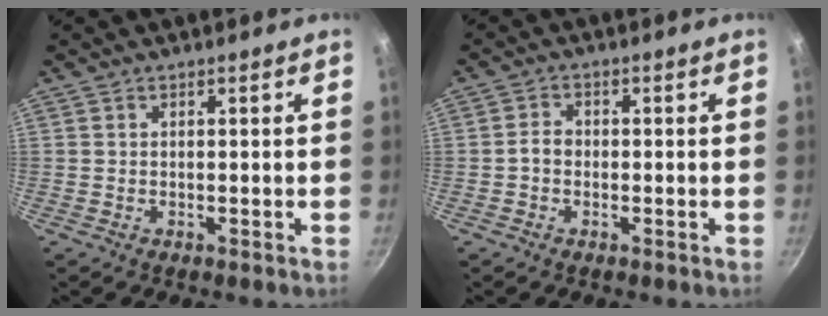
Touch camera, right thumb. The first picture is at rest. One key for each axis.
{"total": 2.4, "fx": -0.6, "fy": 1.8, "fz": 1.4, "tx": -0.020, "ty": 0.014, "tz": -0.015}